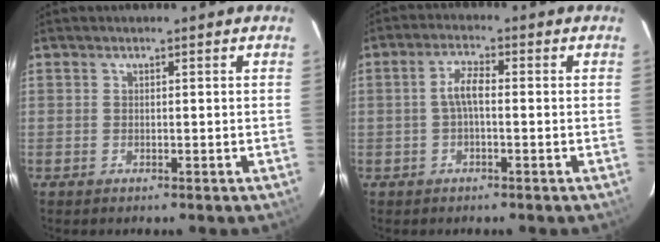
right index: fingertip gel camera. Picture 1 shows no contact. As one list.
[{"total": 3.7, "force": [-0.3, 1.2, 3.5], "torque": [-0.071, 0.011, -0.006]}]